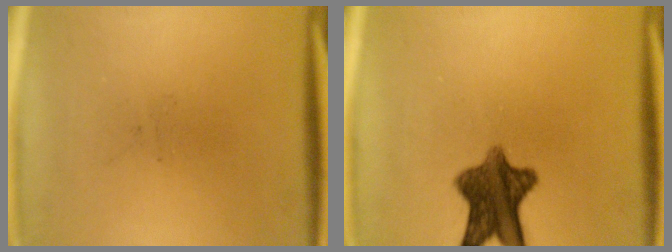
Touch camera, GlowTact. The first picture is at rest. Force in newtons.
{"total": 9.2}